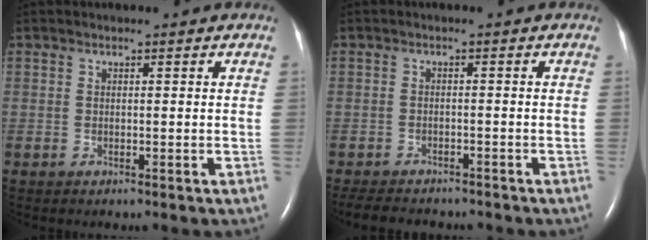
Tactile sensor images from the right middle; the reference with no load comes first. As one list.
[{"total": 9.7, "force": [-8.5, 3.0, 3.6], "torque": [-0.071, -0.008, -0.114]}]